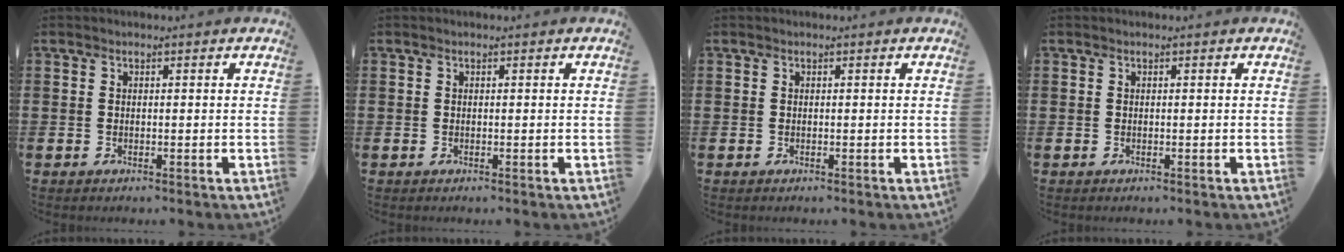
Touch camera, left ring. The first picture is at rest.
{"total": 0.0}
{"total": 0.0}
{"total": 0.0}